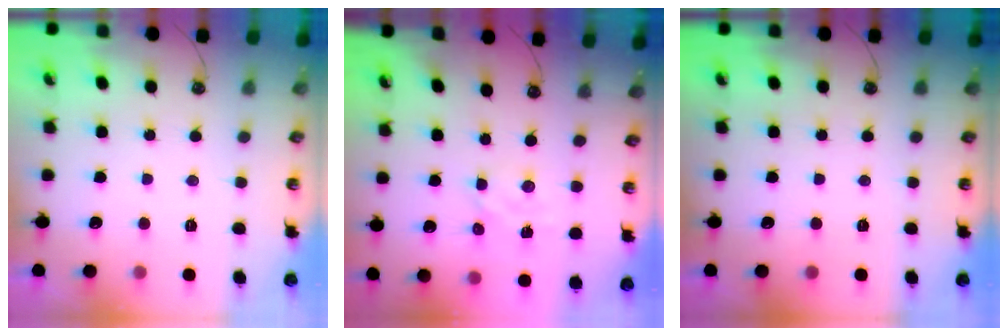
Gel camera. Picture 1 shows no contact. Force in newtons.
{"total": 3.3, "press": 3.3, "slide": 0.3}
{"total": 0.0}